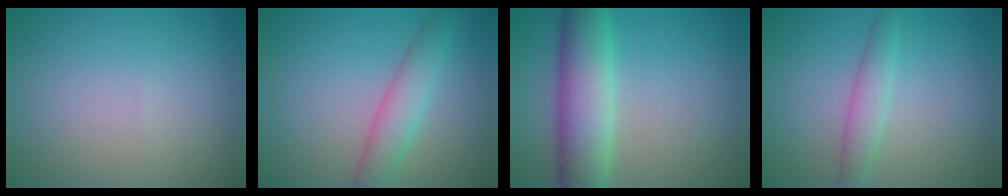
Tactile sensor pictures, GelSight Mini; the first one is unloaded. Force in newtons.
{"total": 3.3, "press": 3.3, "slide": 0.1}
{"total": 7.3, "press": 7.3, "slide": 0.4}
{"total": 2.3, "press": 2.3, "slide": 0.1}